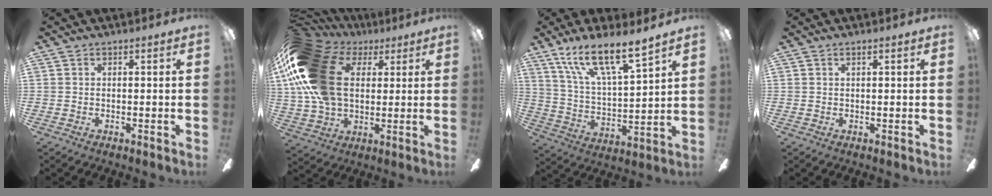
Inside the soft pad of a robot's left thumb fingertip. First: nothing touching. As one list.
[{"total": 24.3, "force": [5.3, 16.6, 17.0], "torque": [-0.367, 0.000, 0.095]}, {"total": 15.2, "force": [12.2, 2.7, 8.7], "torque": [-0.175, -0.076, 0.211]}, {"total": 0.8, "force": [0.4, 0.2, 0.6], "torque": [-0.013, 0.002, 0.008]}]